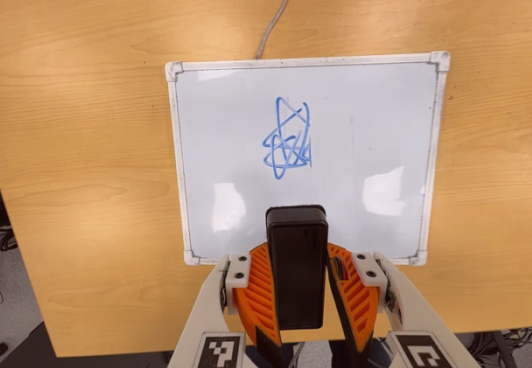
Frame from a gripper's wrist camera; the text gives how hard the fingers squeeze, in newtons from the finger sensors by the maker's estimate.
{"total": 8.0, "left": 7.6, "right": 8.4}